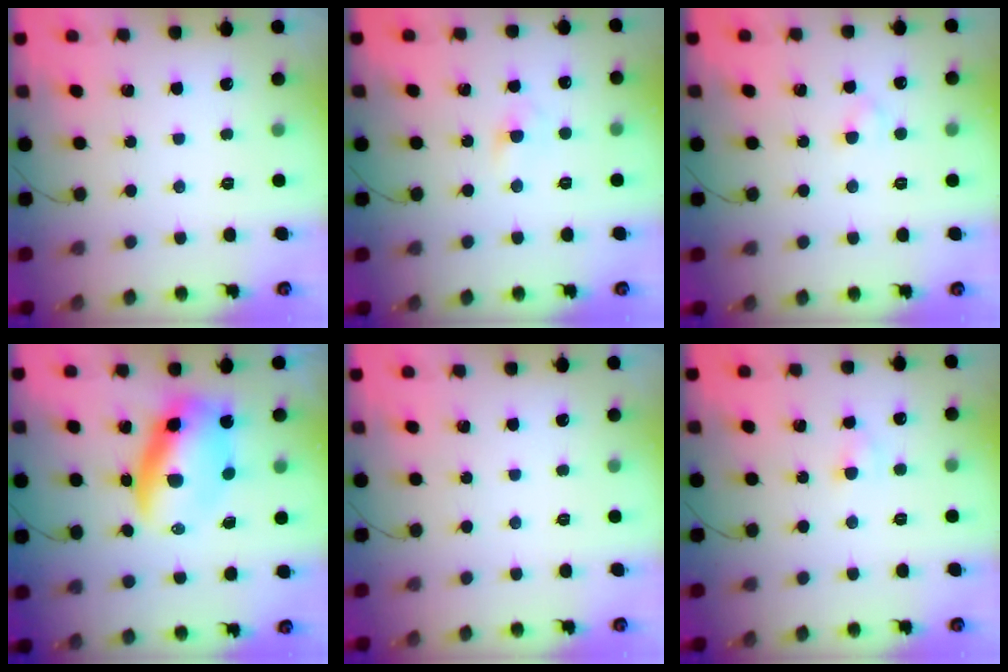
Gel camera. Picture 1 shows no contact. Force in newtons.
{"total": 3.0, "press": 2.8, "slide": 1.1}
{"total": 2.0, "press": 1.9, "slide": 0.8}
{"total": 10.7, "press": 10.3, "slide": 2.8}
{"total": 0.0}
{"total": 3.0, "press": 2.8, "slide": 1.0}